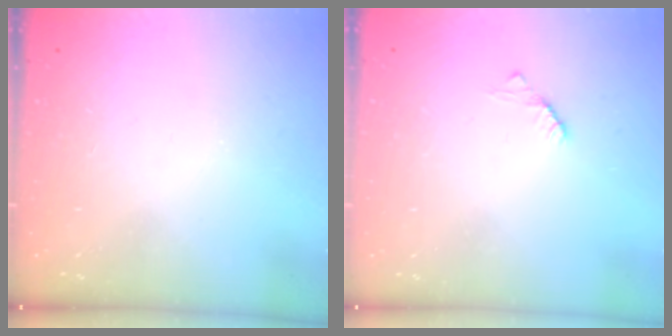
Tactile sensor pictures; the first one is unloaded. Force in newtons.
{"total": 2.2, "press": 2.2, "slide": 0.3}